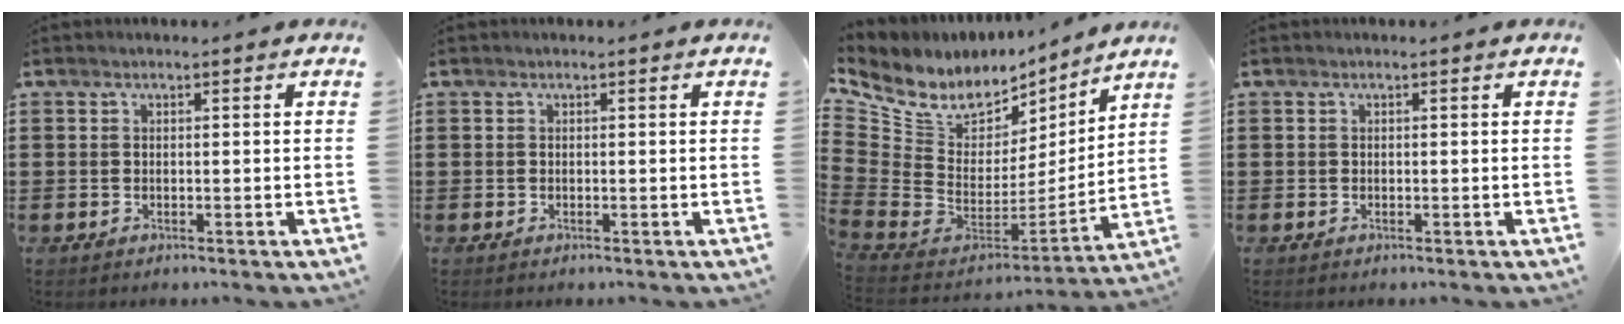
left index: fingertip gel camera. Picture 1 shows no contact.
{"total": 0.0}
{"total": 8.3, "force": [5.7, 5.1, 3.2], "torque": [-0.109, -0.051, 0.104]}
{"total": 0.0}